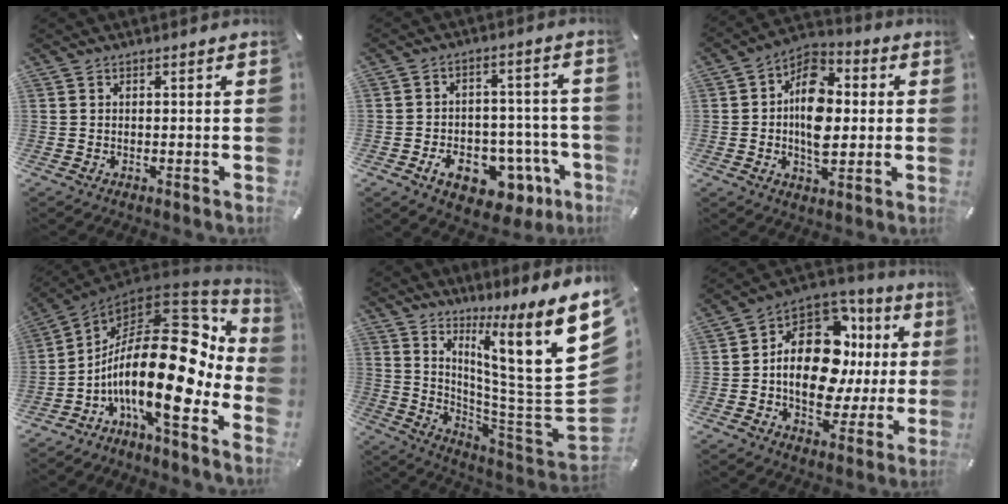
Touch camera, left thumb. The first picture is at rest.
{"total": 13.3, "force": [-6.2, 8.0, 8.7], "torque": [-0.113, 0.031, -0.093]}
{"total": 13.0, "force": [-0.3, 8.8, 9.6], "torque": [-0.168, 0.005, -0.006]}
{"total": 27.4, "force": [-0.6, 11.2, 25.0], "torque": [-0.436, -0.053, -0.004]}
{"total": 17.3, "force": [8.8, 1.0, 14.9], "torque": [-0.224, -0.099, 0.126]}
{"total": 19.5, "force": [1.4, 12.9, 14.5], "torque": [-0.234, -0.024, 0.022]}